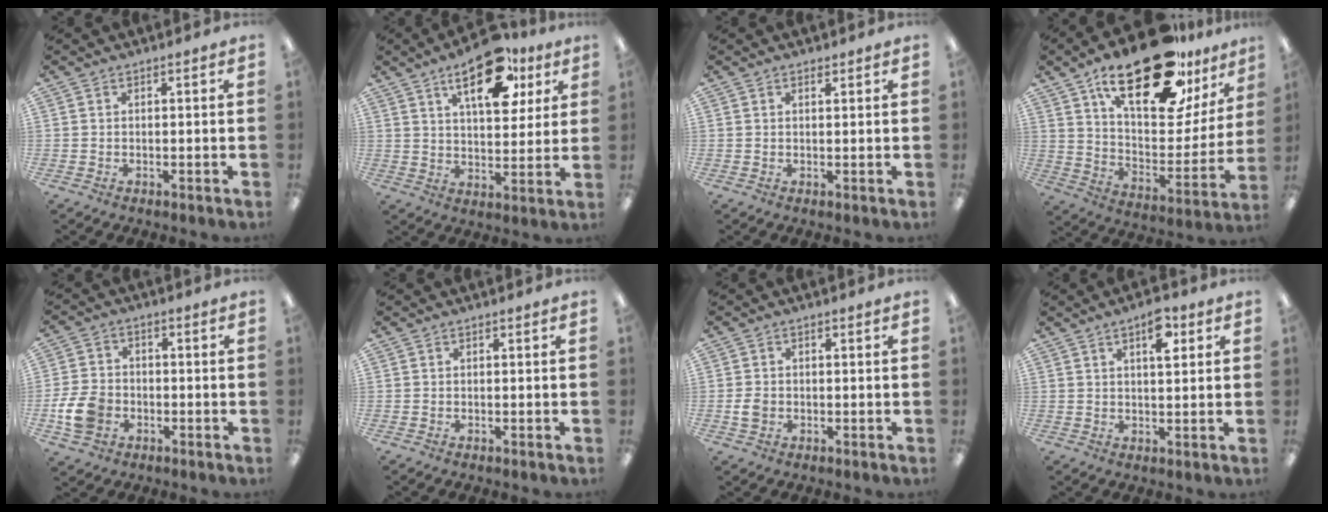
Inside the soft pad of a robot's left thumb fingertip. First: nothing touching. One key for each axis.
{"total": 16.9, "fx": 9.7, "fy": 8.0, "fz": 11.4, "tx": -0.151, "ty": -0.038, "tz": 0.155}
{"total": 1.0, "fx": 0.8, "fy": 0.4, "fz": 0.4, "tx": -0.009, "ty": 0.000, "tz": 0.015}
{"total": 26.9, "fx": 18.5, "fy": 10.4, "fz": 16.5, "tx": -0.248, "ty": -0.109, "tz": 0.308}
{"total": 8.9, "fx": -2.8, "fy": 6.6, "fz": 5.3, "tx": -0.115, "ty": 0.017, "tz": -0.049}
{"total": 0.0}
{"total": 3.0, "fx": -0.6, "fy": 2.4, "fz": 1.7, "tx": -0.029, "ty": 0.005, "tz": -0.011}
{"total": 6.4, "fx": 3.4, "fy": 2.6, "fz": 4.8, "tx": -0.071, "ty": -0.006, "tz": 0.052}